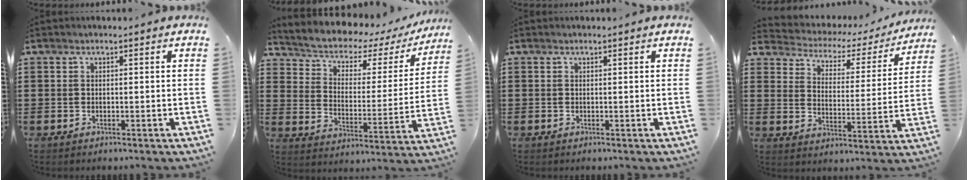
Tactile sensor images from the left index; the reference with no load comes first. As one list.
[{"total": 4.5, "force": [3.7, 1.8, 1.7], "torque": [-0.056, -0.031, 0.056]}, {"total": 0.0}, {"total": 2.6, "force": [2.2, 1.3, 0.7], "torque": [-0.032, -0.021, 0.026]}]